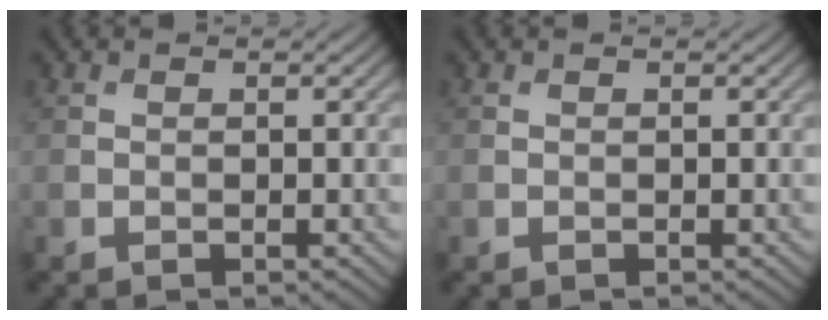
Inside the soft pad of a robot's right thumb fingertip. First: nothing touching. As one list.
[{"total": 0.0}]